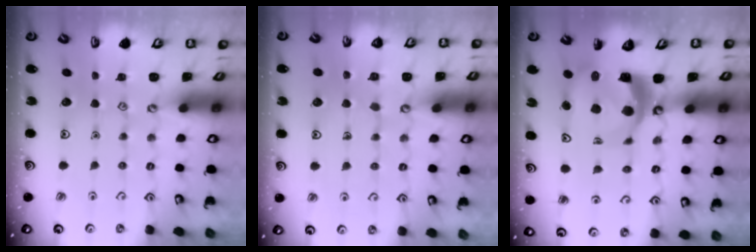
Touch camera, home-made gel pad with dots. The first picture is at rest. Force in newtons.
{"total": 3.4, "press": 3.3, "slide": 0.3}
{"total": 11.0, "press": 10.8, "slide": 1.6}